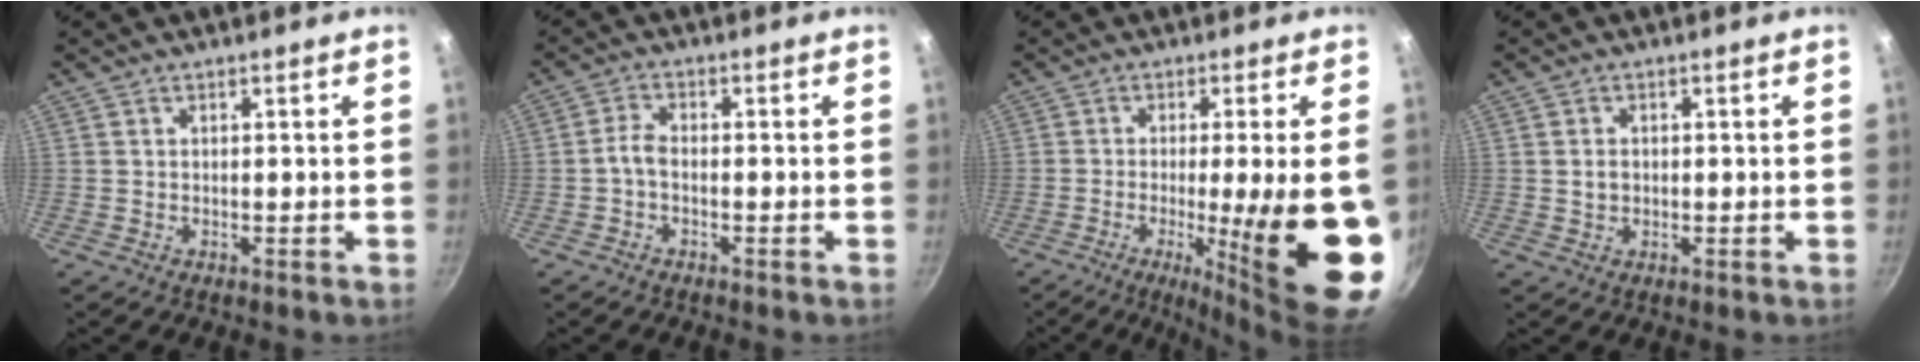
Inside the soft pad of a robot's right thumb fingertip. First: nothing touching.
{"total": 2.6, "force": [-1.1, 1.2, 2.0], "torque": [-0.046, 0.016, -0.029]}
{"total": 20.0, "force": [-4.6, 3.7, 19.1], "torque": [-0.251, -0.008, -0.054]}
{"total": 1.9, "force": [0.0, 1.5, 1.2], "torque": [-0.015, 0.003, 0.002]}